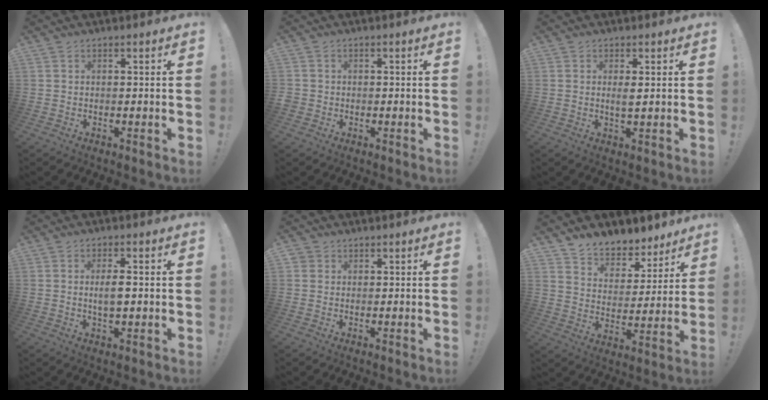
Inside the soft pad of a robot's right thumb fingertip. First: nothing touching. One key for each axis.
{"total": 1.7, "fx": -0.4, "fy": 1.6, "fz": 0.5, "tx": -0.015, "ty": 0.007, "tz": -0.005}
{"total": 2.3, "fx": 0.6, "fy": 0.5, "fz": 2.1, "tx": -0.027, "ty": -0.009, "tz": 0.007}
{"total": 4.5, "fx": 0.1, "fy": 1.8, "fz": 4.2, "tx": -0.068, "ty": -0.003, "tz": -0.003}
{"total": 1.8, "fx": 1.2, "fy": 1.3, "fz": 0.4, "tx": -0.001, "ty": -0.005, "tz": 0.021}
{"total": 8.0, "fx": 6.9, "fy": 3.9, "fz": 1.0, "tx": -0.025, "ty": -0.065, "tz": 0.133}